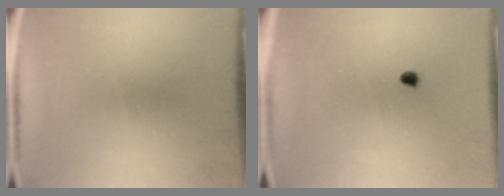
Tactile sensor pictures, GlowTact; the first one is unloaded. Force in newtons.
{"total": 1.3}